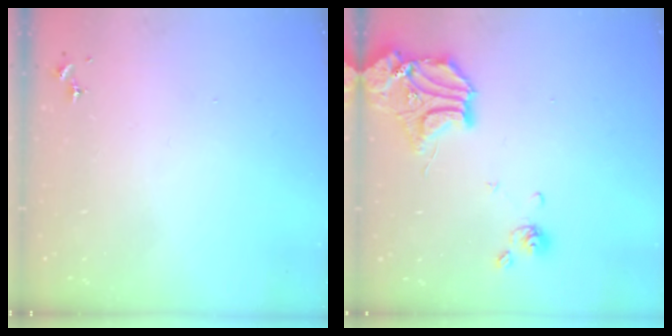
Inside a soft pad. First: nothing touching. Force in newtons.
{"total": 16.0, "press": 15.8, "slide": 2.5}